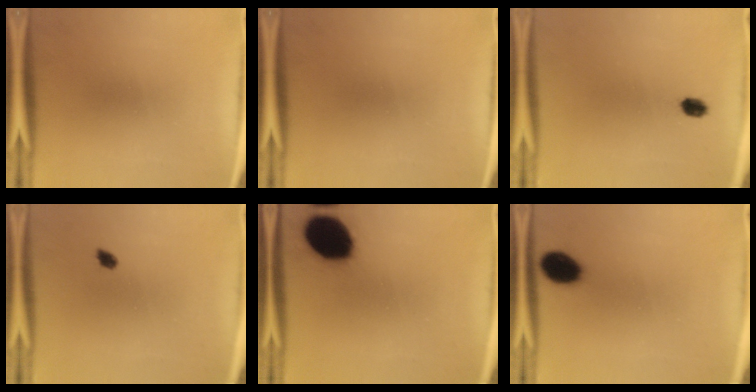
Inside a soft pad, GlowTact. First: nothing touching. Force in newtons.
{"total": 0.0}
{"total": 2.4}
{"total": 1.5}
{"total": 18.1}
{"total": 7.0}